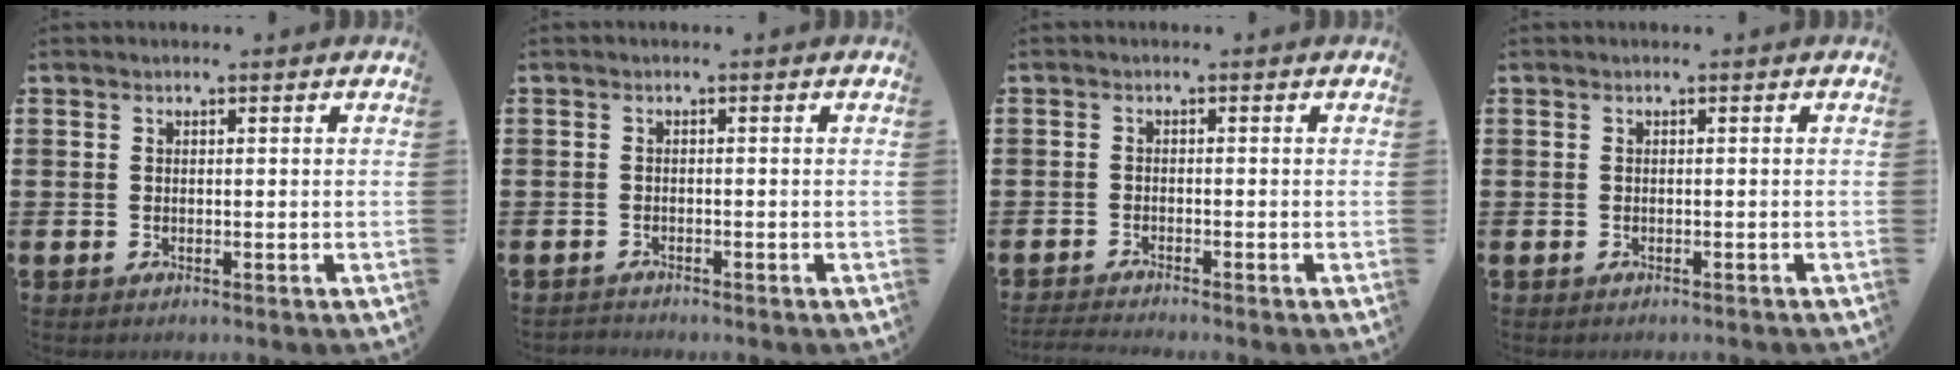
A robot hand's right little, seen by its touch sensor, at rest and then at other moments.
{"total": 0.7, "force": [-0.7, 0.1, -0.1], "torque": [-0.002, -0.001, -0.016]}
{"total": 1.3, "force": [-1.2, -0.1, 0.4], "torque": [-0.006, 0.000, -0.024]}
{"total": 0.0}